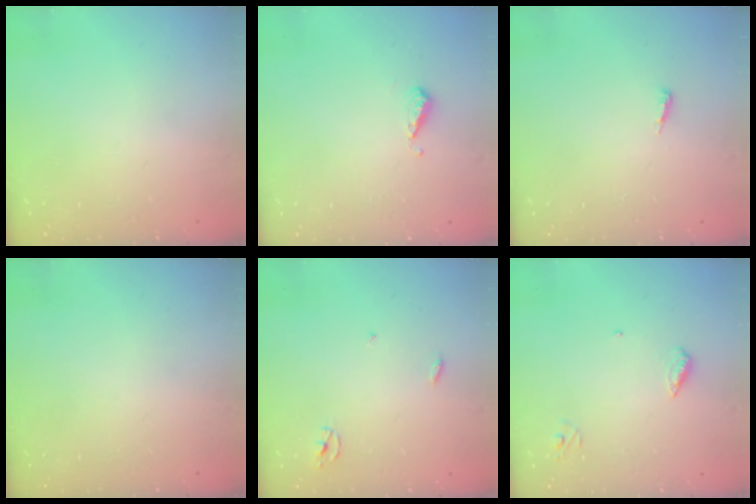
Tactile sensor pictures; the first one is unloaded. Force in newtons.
{"total": 4.6, "press": 4.5, "slide": 0.9}
{"total": 4.6, "press": 4.5, "slide": 0.9}
{"total": 0.0}
{"total": 2.3, "press": 2.3, "slide": 0.2}
{"total": 5.3, "press": 5.3, "slide": 0.6}